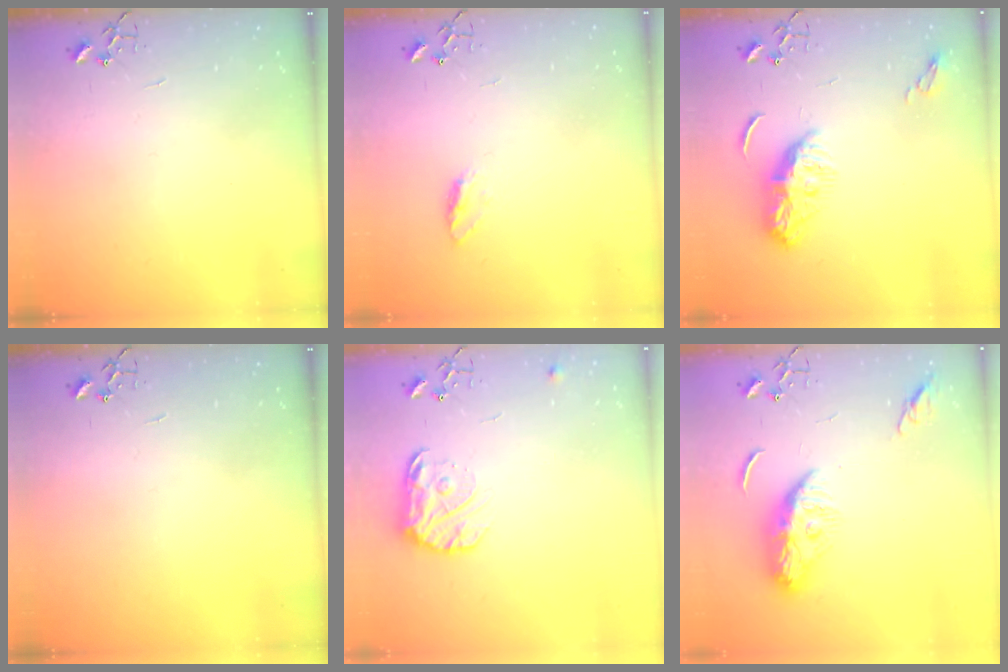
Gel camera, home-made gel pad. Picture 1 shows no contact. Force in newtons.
{"total": 5.0, "press": 5.0, "slide": 0.7}
{"total": 8.5, "press": 8.5, "slide": 0.3}
{"total": 0.0}
{"total": 12.7, "press": 12.6, "slide": 0.7}
{"total": 10.8, "press": 10.7, "slide": 1.0}